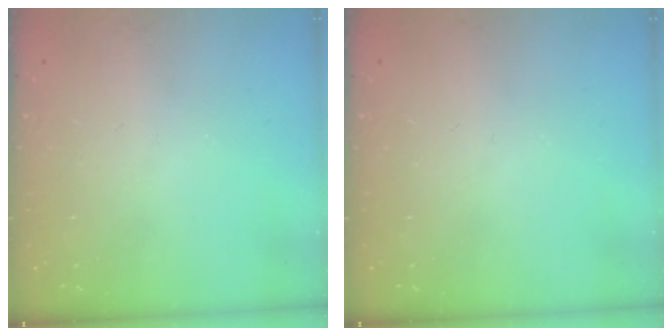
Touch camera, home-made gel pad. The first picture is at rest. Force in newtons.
{"total": 0.0}